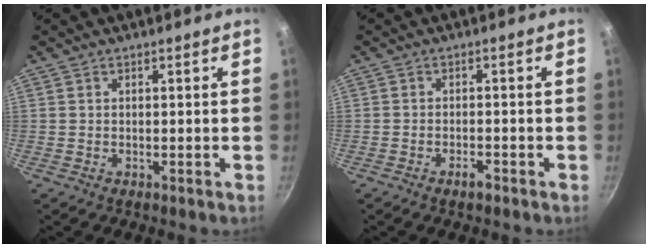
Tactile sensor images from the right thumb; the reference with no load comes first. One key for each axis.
{"total": 2.0, "fx": -1.5, "fy": 0.7, "fz": 1.2, "tx": -0.018, "ty": 0.014, "tz": -0.025}